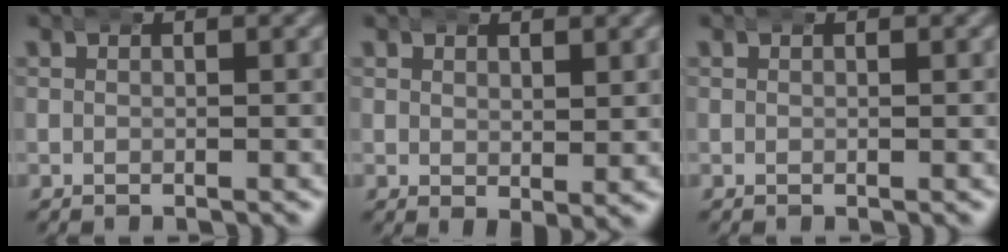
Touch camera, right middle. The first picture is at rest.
{"total": 1.4, "force": [1.0, 0.3, 1.0], "torque": [-0.010, -0.010, 0.021]}
{"total": 0.0}